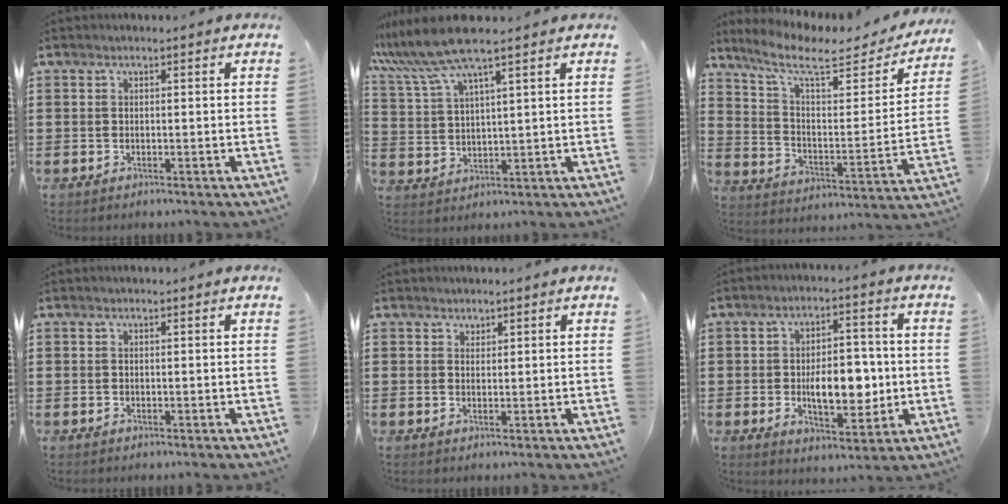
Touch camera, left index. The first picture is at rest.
{"total": 8.9, "force": [6.8, 0.6, 5.6], "torque": [-0.145, -0.024, 0.118]}
{"total": 9.3, "force": [6.8, 2.5, 5.8], "torque": [-0.132, -0.035, 0.114]}
{"total": 0.0}
{"total": 1.1, "force": [1.0, 0.5, 0.1], "torque": [-0.003, 0.000, 0.021]}
{"total": 9.3, "force": [-1.1, 4.7, 8.0], "torque": [-0.109, 0.003, -0.024]}